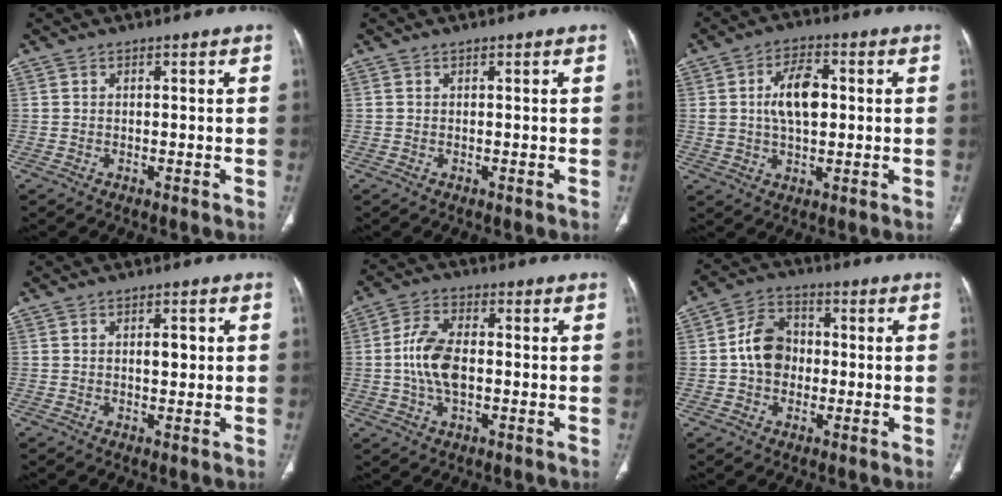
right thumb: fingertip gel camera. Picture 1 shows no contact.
{"total": 0.0}
{"total": 9.0, "force": [1.2, 5.0, 7.4], "torque": [-0.117, 0.006, 0.022]}
{"total": 2.5, "force": [0.3, 1.3, 2.1], "torque": [-0.025, 0.001, 0.003]}
{"total": 9.1, "force": [-0.5, 5.0, 7.6], "torque": [-0.147, 0.011, -0.014]}
{"total": 8.7, "force": [-0.3, 6.9, 5.3], "torque": [-0.070, 0.022, -0.015]}